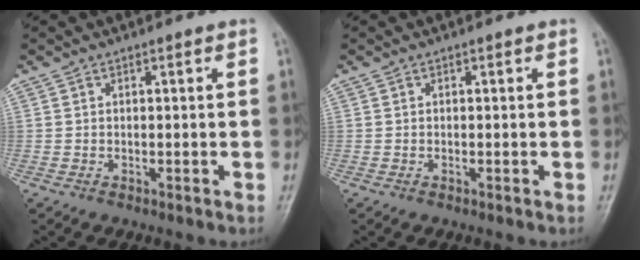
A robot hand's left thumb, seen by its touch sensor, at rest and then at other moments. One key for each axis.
{"total": 0.0}